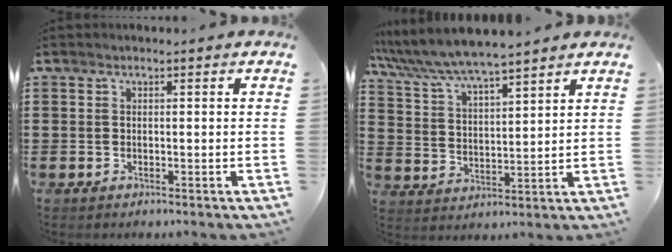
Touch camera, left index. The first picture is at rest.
{"total": 6.1, "force": [5.6, 0.0, 2.2], "torque": [-0.068, -0.030, 0.097]}